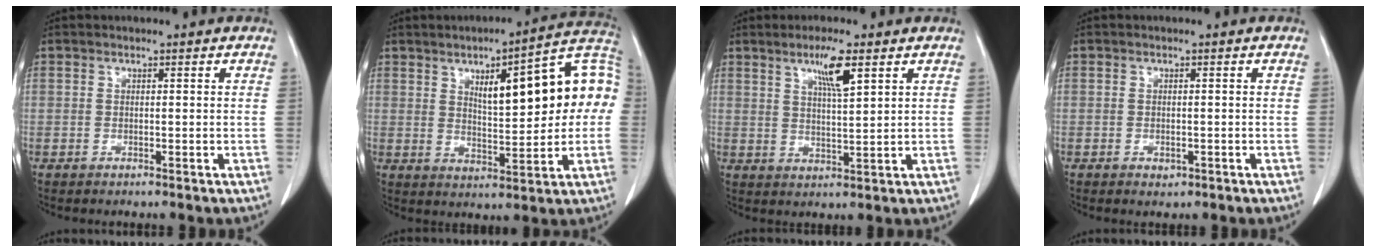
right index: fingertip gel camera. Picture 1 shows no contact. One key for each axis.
{"total": 16.9, "fx": 3.1, "fy": 4.4, "fz": 16.0, "tx": -0.222, "ty": 0.036, "tz": 0.044}
{"total": 5.7, "fx": 3.1, "fy": 0.3, "fz": 4.8, "tx": -0.084, "ty": -0.004, "tz": 0.055}
{"total": 1.2, "fx": -0.6, "fy": 0.8, "fz": 0.7, "tx": -0.011, "ty": 0.000, "tz": -0.003}